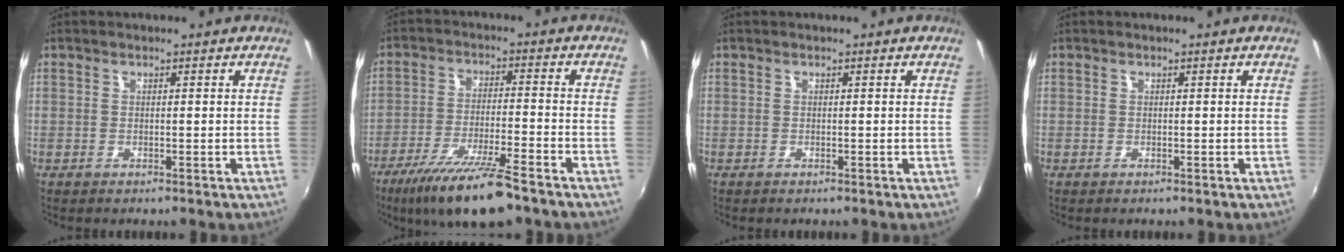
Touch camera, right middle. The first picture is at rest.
{"total": 13.3, "force": [-10.0, 1.5, 8.7], "torque": [-0.177, -0.025, -0.171]}
{"total": 0.0}
{"total": 0.0}